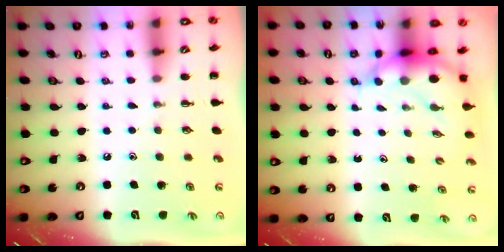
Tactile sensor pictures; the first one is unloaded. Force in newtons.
{"total": 5.6, "press": 5.5, "slide": 1.3}